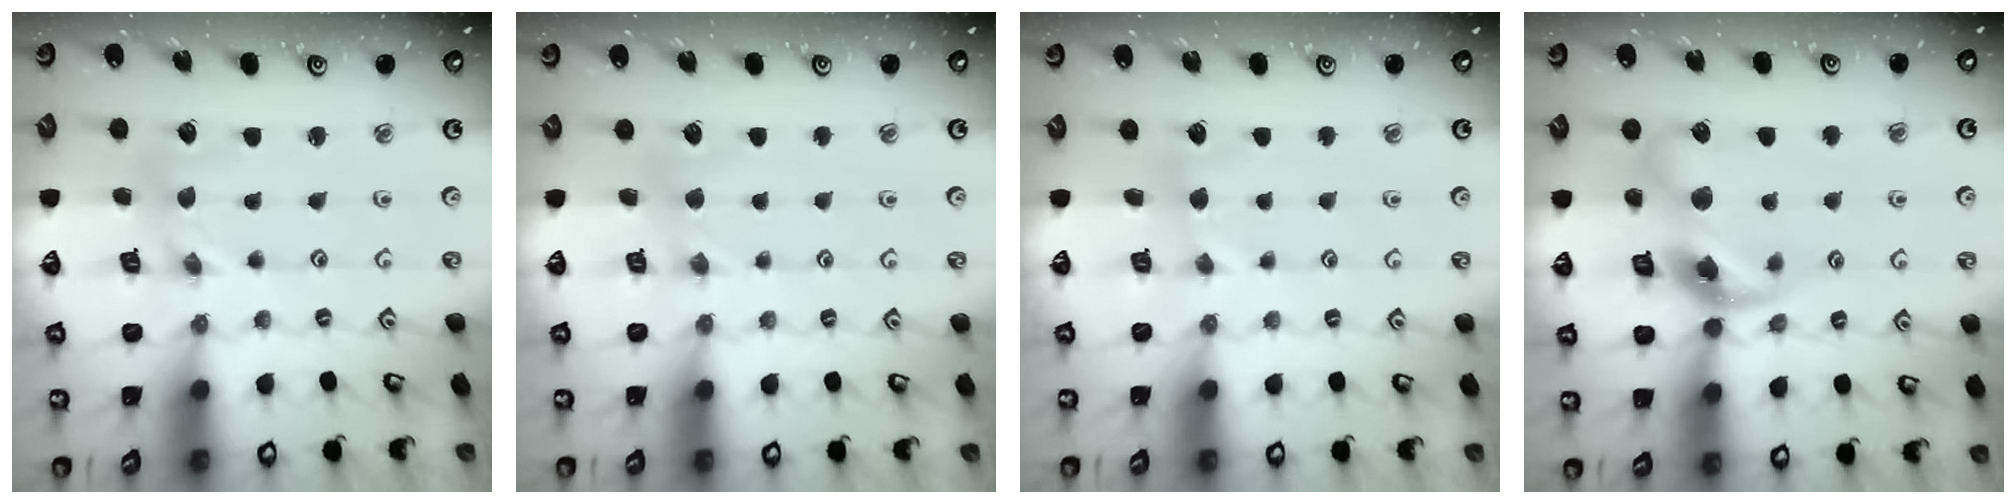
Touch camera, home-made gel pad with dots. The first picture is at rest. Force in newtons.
{"total": 2.5, "press": 2.5, "slide": 0.3}
{"total": 2.9, "press": 2.9, "slide": 0.4}
{"total": 13.0, "press": 12.9, "slide": 1.8}